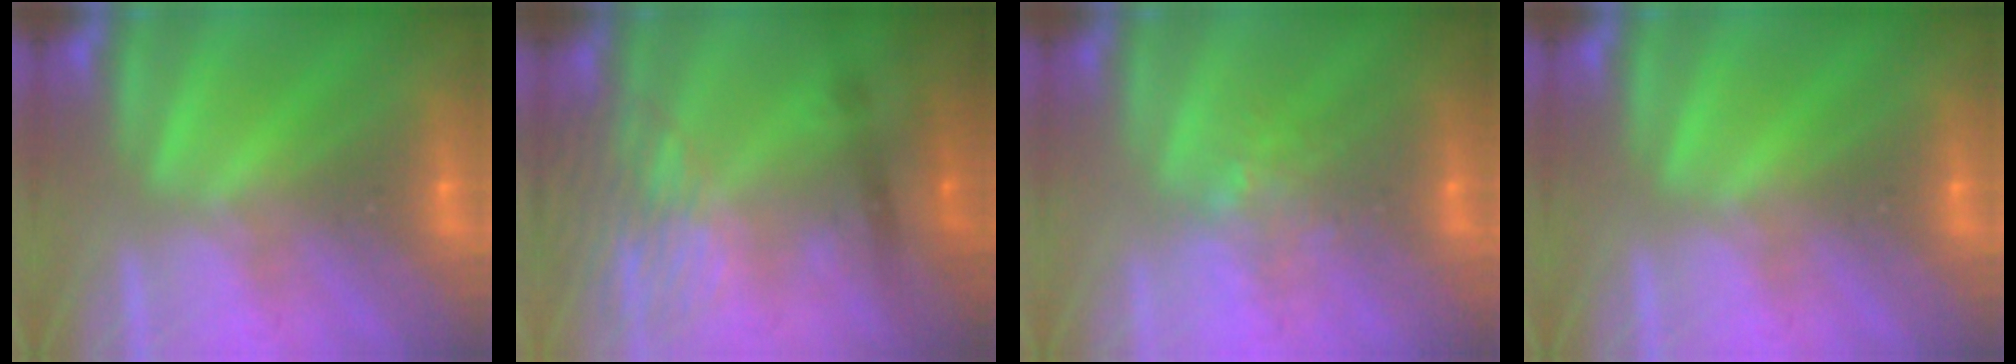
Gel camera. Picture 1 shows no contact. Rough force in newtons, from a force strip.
{"total": 5.8}
{"total": 3.7}
{"total": 0.0}